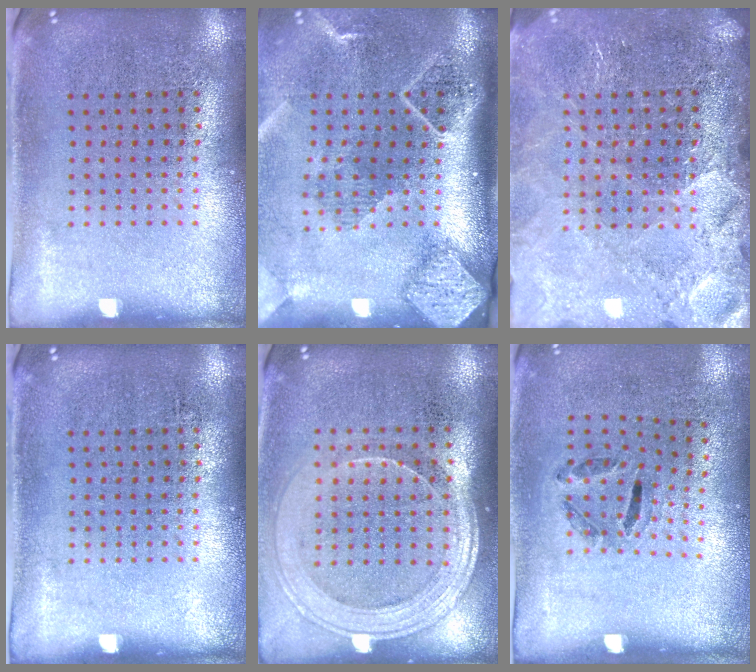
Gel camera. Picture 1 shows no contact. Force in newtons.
{"total": 2.6, "press": 1.9, "slide": 1.8}
{"total": 3.3, "press": 3.0, "slide": 1.2}
{"total": 0.0}
{"total": 1.9, "press": 1.7, "slide": 0.8}
{"total": 1.3, "press": 0.7, "slide": 1.1}